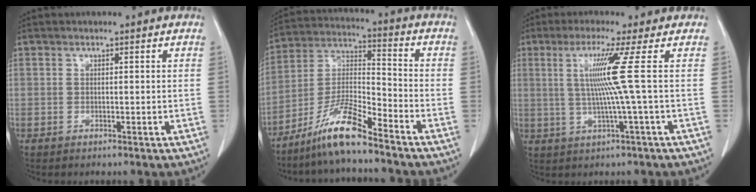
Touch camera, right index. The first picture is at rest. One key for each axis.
{"total": 10.1, "fx": -7.9, "fy": 0.4, "fz": 6.3, "tx": -0.130, "ty": -0.005, "tz": -0.152}
{"total": 7.0, "fx": 1.1, "fy": -2.8, "fz": 6.4, "tx": -0.130, "ty": 0.000, "tz": 0.032}